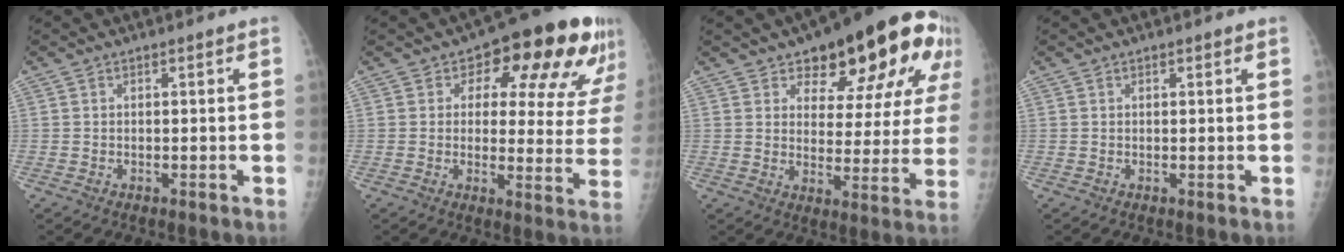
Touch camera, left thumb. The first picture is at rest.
{"total": 17.9, "force": [9.7, 9.0, 12.2], "torque": [-0.102, -0.029, 0.109]}
{"total": 20.5, "force": [12.8, 9.5, 12.9], "torque": [-0.131, -0.044, 0.163]}
{"total": 0.9, "force": [0.5, 0.4, 0.6], "torque": [-0.006, 0.000, 0.005]}